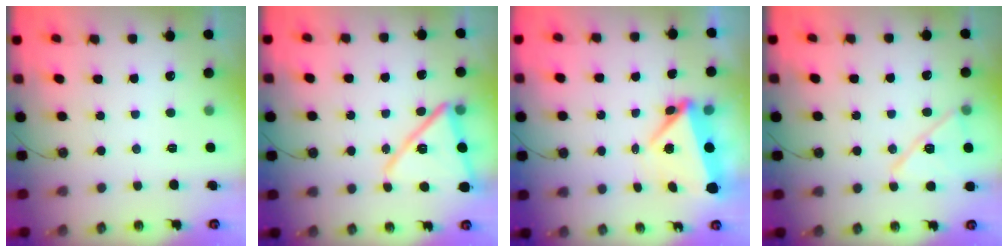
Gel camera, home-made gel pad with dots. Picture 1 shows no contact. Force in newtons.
{"total": 15.8, "press": 15.8, "slide": 1.3}
{"total": 6.4, "press": 6.4, "slide": 0.1}
{"total": 12.6, "press": 12.4, "slide": 2.3}